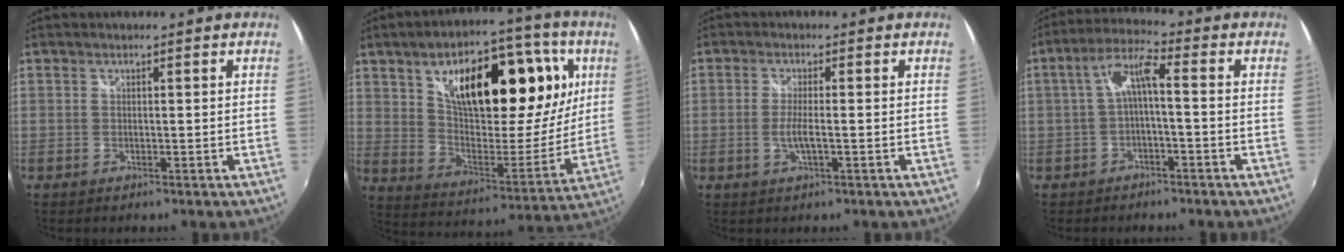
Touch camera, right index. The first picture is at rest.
{"total": 26.3, "force": [10.2, 12.5, 20.8], "torque": [-0.332, 0.026, 0.171]}
{"total": 3.1, "force": [-0.9, 0.1, 2.9], "torque": [-0.059, -0.004, -0.017]}
{"total": 6.0, "force": [-1.1, 1.1, 5.8], "torque": [-0.127, 0.016, -0.019]}